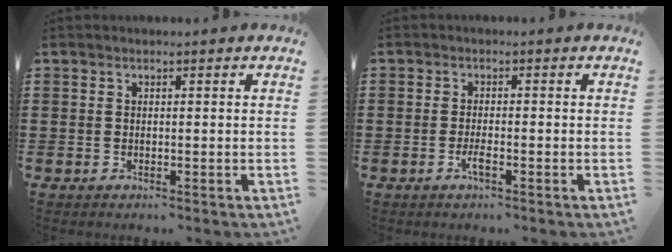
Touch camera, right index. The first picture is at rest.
{"total": 1.9, "force": [-0.9, 0.4, 1.7], "torque": [-0.039, -0.004, -0.018]}